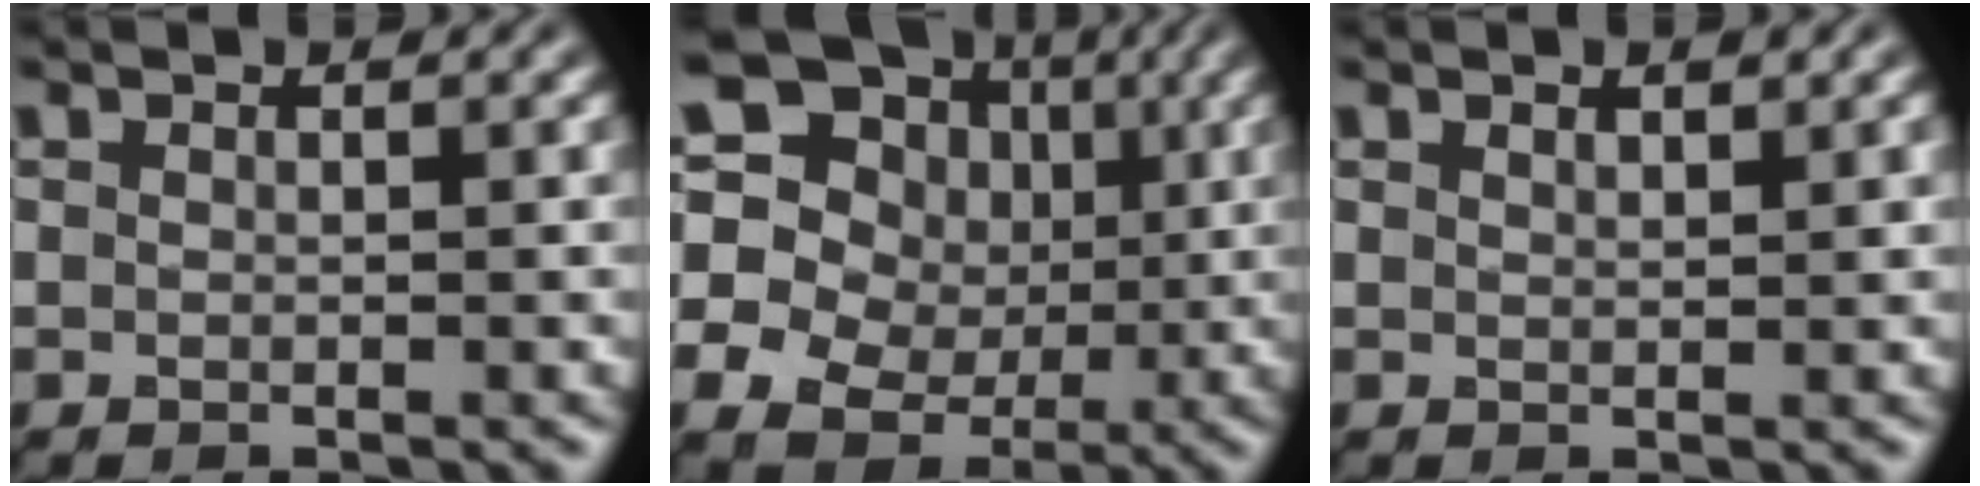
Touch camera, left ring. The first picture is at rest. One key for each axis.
{"total": 18.0, "fx": 2.7, "fy": 16.5, "fz": 6.7, "tx": -0.175, "ty": 0.014, "tz": 0.016}
{"total": 1.2, "fx": 0.9, "fy": 0.3, "fz": 0.7, "tx": -0.013, "ty": 0.000, "tz": 0.015}